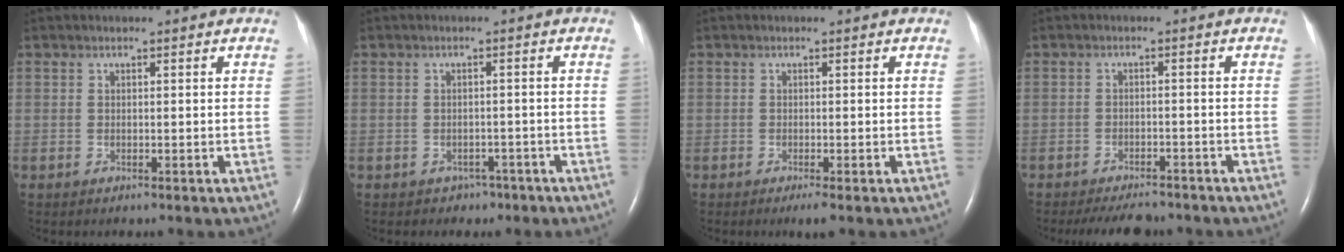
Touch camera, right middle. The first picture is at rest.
{"total": 2.4, "force": [-1.5, 1.8, 0.2], "torque": [-0.009, 0.013, -0.013]}
{"total": 1.4, "force": [-0.8, -0.1, 1.1], "torque": [-0.020, -0.005, -0.014]}
{"total": 7.1, "force": [-6.4, 2.1, 2.3], "torque": [-0.031, -0.010, -0.088]}